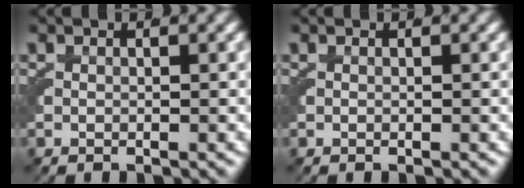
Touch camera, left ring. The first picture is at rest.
{"total": 0.0}